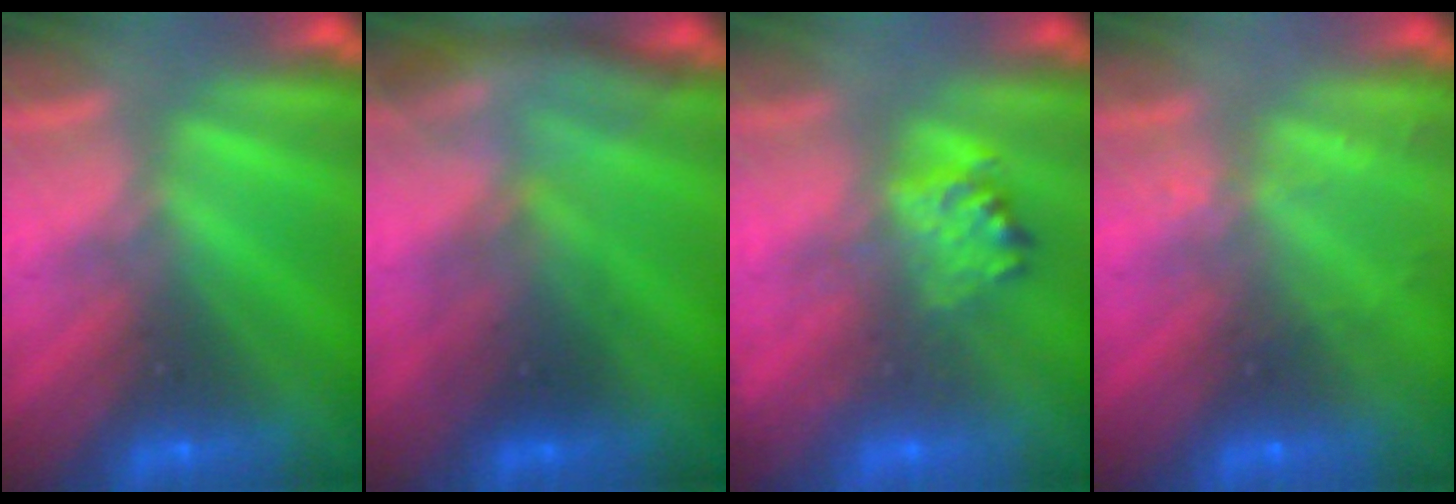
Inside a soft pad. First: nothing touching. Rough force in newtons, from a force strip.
{"total": 2.8}
{"total": 2.3}
{"total": 1.9}